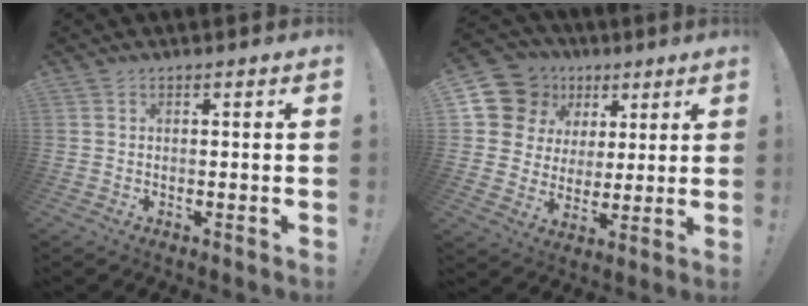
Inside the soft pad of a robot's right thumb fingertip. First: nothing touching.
{"total": 14.1, "force": [6.6, 11.7, 4.4], "torque": [-0.068, -0.031, 0.141]}